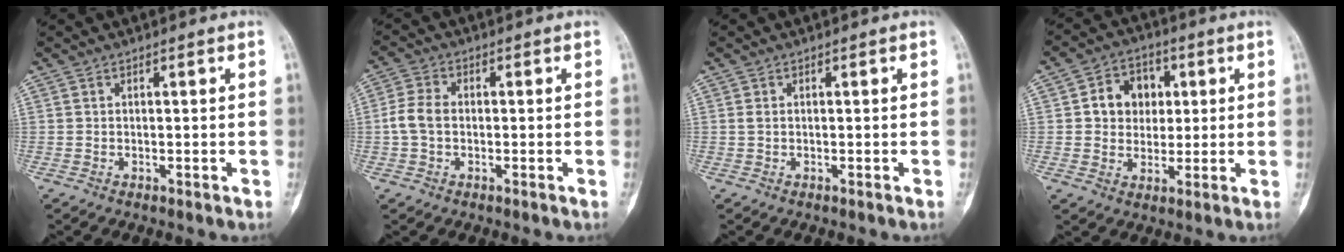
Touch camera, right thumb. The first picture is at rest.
{"total": 4.7, "force": [-0.6, 3.0, 3.5], "torque": [-0.080, 0.012, -0.018]}
{"total": 0.7, "force": [0.0, 0.2, 0.6], "torque": [-0.014, 0.000, 0.000]}
{"total": 8.8, "force": [1.6, 7.3, 4.6], "torque": [-0.028, 0.004, 0.022]}